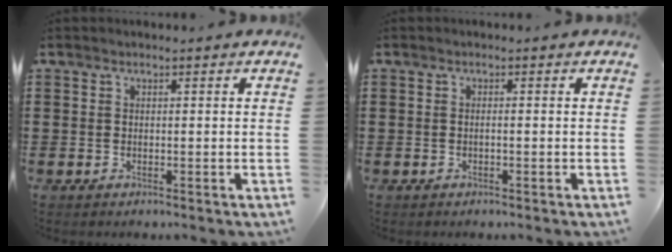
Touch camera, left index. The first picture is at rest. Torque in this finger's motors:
{"motor_torque": [-0.06, 0.08, 0.01, -0.01]}